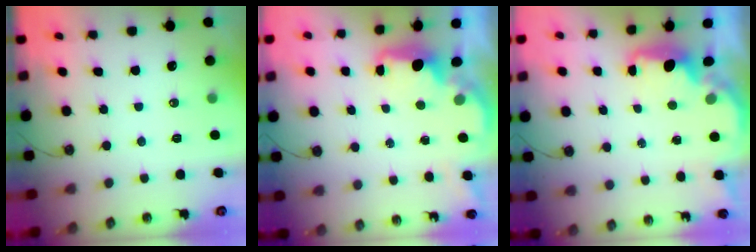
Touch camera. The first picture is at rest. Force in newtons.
{"total": 2.0, "press": 2.0, "slide": 0.5}
{"total": 2.1, "press": 2.0, "slide": 0.8}